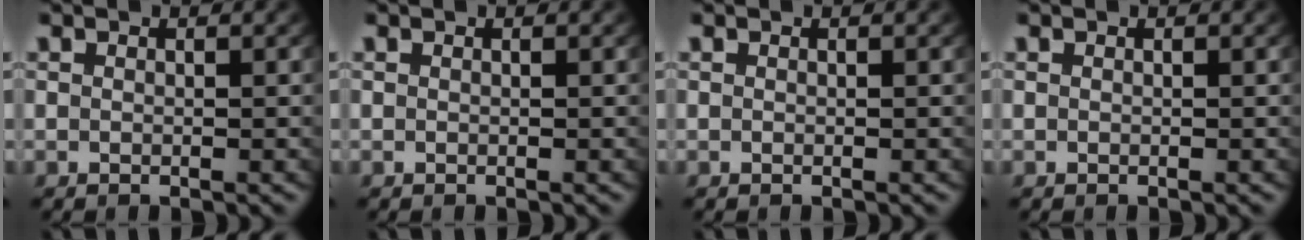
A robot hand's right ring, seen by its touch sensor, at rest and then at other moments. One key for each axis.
{"total": 0.0}
{"total": 0.0}
{"total": 0.0}